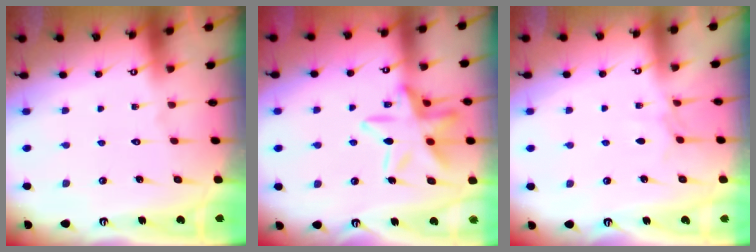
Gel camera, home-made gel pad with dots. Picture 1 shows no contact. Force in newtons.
{"total": 16.0, "press": 16.0, "slide": 1.2}
{"total": 3.2, "press": 3.2, "slide": 0.4}